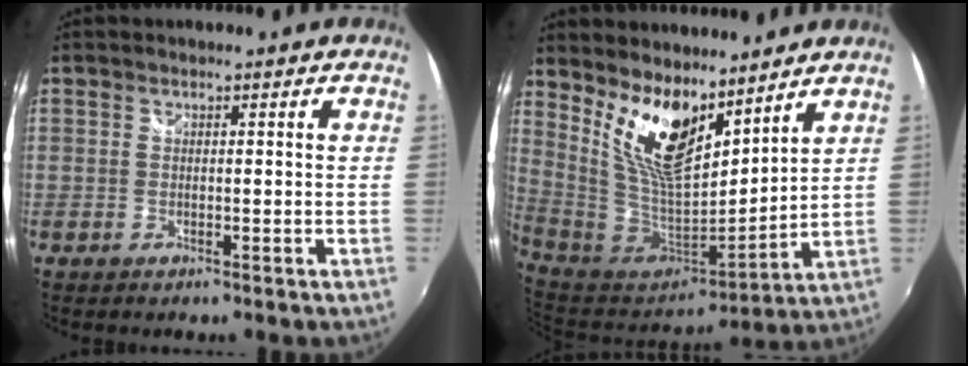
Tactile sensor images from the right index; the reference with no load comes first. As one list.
[{"total": 15.5, "force": [9.2, 6.4, 10.7], "torque": [-0.198, -0.010, 0.186]}]